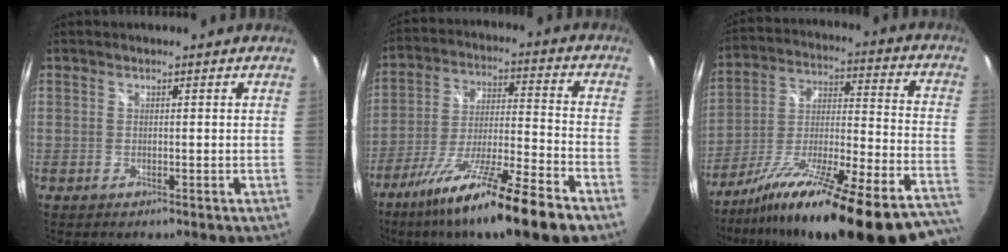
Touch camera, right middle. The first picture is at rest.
{"total": 19.5, "force": [-13.6, 1.2, 13.9], "torque": [-0.255, -0.039, -0.227]}
{"total": 33.6, "force": [-26.4, 4.4, 20.3], "torque": [-0.279, -0.055, -0.392]}